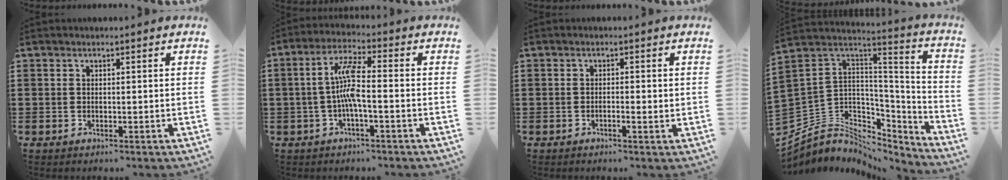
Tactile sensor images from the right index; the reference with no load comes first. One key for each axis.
{"total": 6.7, "fx": -1.0, "fy": 1.3, "fz": 6.5, "tx": -0.139, "ty": -0.001, "tz": -0.027}
{"total": 1.2, "fx": -0.4, "fy": 0.2, "fz": 1.1, "tx": -0.021, "ty": 0.000, "tz": -0.007}
{"total": 6.4, "fx": -1.2, "fy": 6.1, "fz": 1.4, "tx": -0.068, "ty": -0.025, "tz": -0.017}